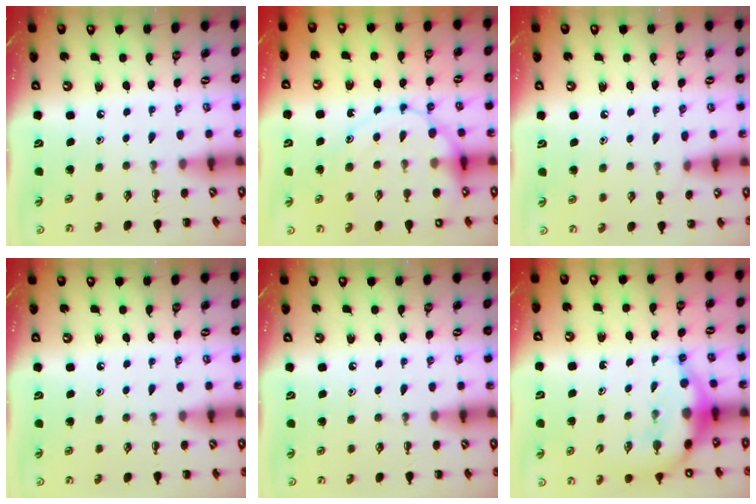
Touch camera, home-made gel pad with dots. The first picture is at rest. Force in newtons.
{"total": 14.5, "press": 14.4, "slide": 2.1}
{"total": 6.3, "press": 6.0, "slide": 2.0}
{"total": 0.0}
{"total": 0.0}
{"total": 8.7, "press": 8.5, "slide": 1.9}